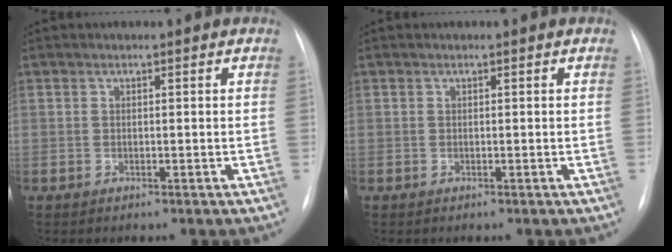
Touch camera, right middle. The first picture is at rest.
{"total": 0.0}